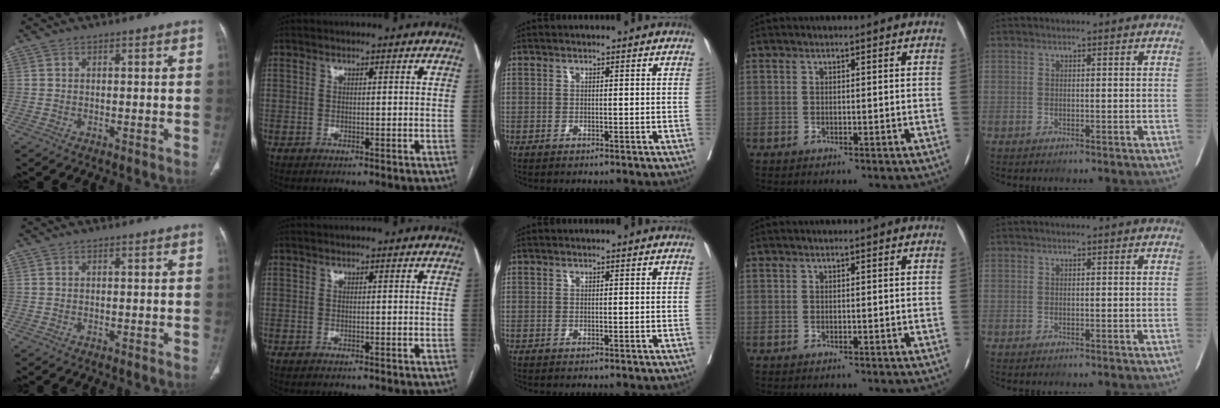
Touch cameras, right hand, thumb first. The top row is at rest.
{}